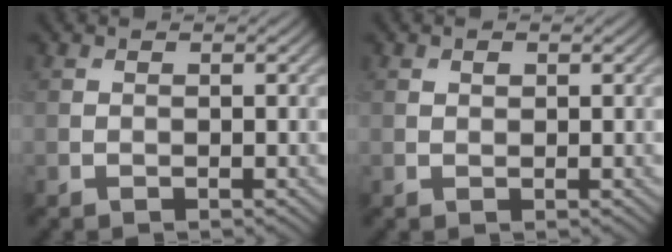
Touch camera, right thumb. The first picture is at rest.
{"total": 0.6, "force": [0.4, 0.4, 0.3], "torque": [-0.006, -0.001, 0.007]}